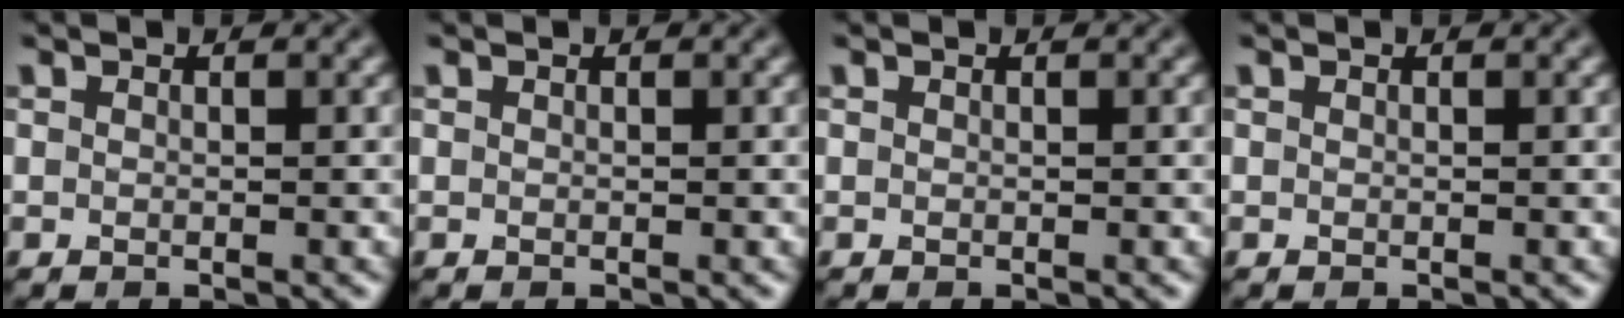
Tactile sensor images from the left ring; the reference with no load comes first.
{"total": 0.0}
{"total": 0.0}
{"total": 0.0}